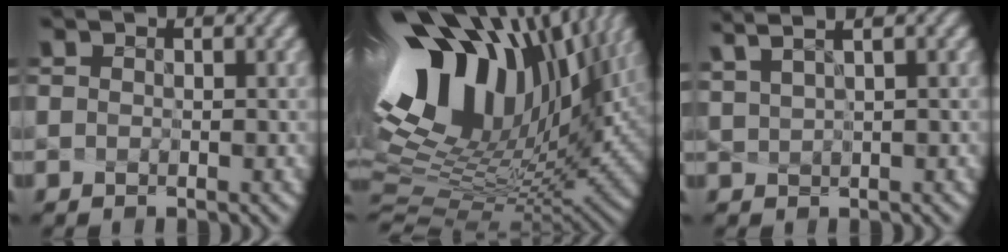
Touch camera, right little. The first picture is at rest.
{"total": 15.1, "force": [7.1, 6.4, 11.8], "torque": [-0.238, 0.026, 0.143]}
{"total": 1.8, "force": [1.2, -1.3, 0.0], "torque": [-0.018, -0.005, 0.047]}